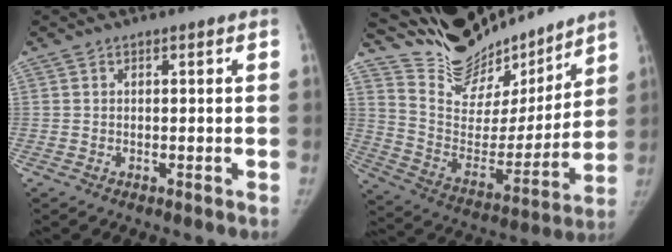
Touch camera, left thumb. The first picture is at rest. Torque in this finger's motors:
{"motor_torque": [2.46, -0.40, 1.25, -1.52, 0.03]}